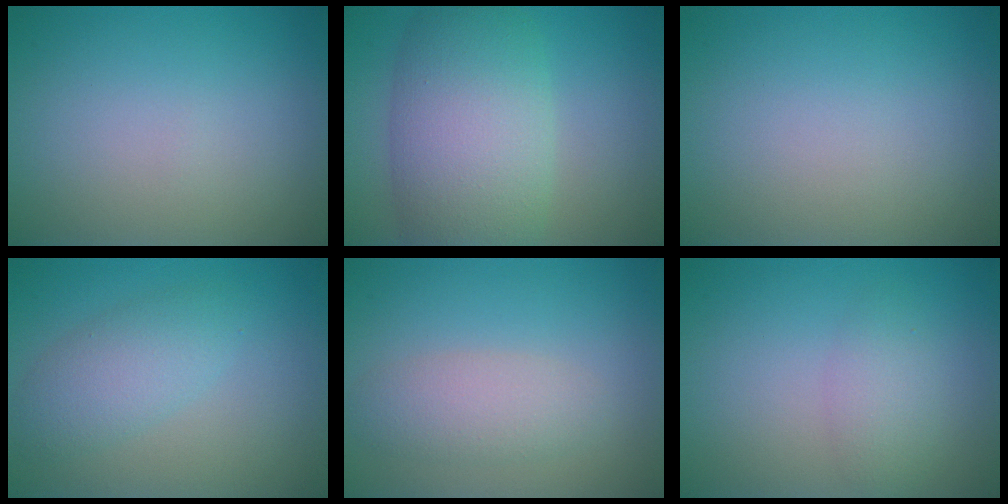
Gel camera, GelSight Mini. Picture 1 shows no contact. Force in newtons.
{"total": 9.0, "press": 9.0, "slide": 0.4}
{"total": 0.0}
{"total": 3.3, "press": 3.3, "slide": 0.0}
{"total": 2.8, "press": 2.8, "slide": 0.3}
{"total": 2.1, "press": 2.1, "slide": 0.1}